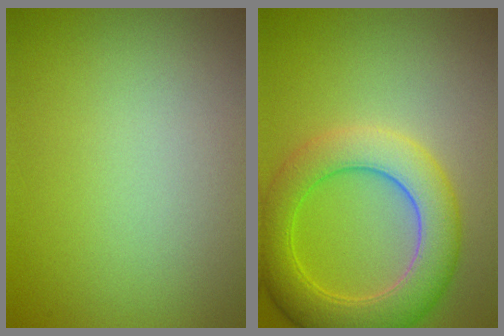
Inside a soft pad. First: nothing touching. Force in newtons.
{"total": 6.7, "press": 6.7, "slide": 0.2}